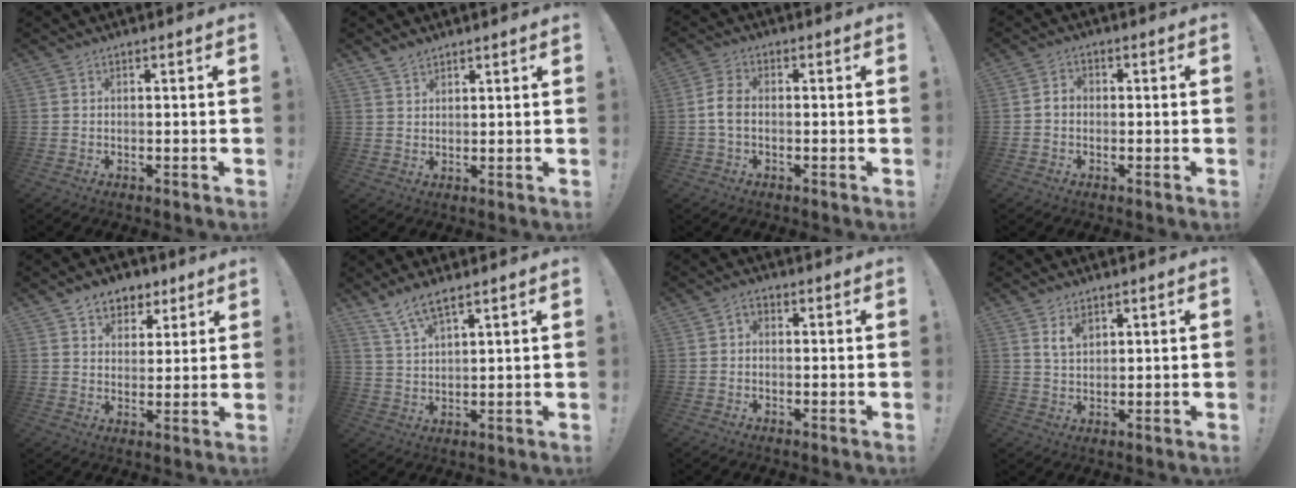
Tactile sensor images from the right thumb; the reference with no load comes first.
{"total": 3.7, "force": [3.1, 2.1, 0.4], "torque": [-0.003, -0.019, 0.057]}
{"total": 5.3, "force": [-0.7, 3.4, 4.1], "torque": [-0.095, 0.011, -0.013]}
{"total": 2.8, "force": [-0.9, 2.1, 1.6], "torque": [-0.028, 0.011, -0.016]}
{"total": 7.6, "force": [4.6, 5.7, 2.0], "torque": [-0.017, -0.026, 0.089]}
{"total": 6.7, "force": [5.2, 1.5, 3.8], "torque": [-0.079, -0.023, 0.098]}
{"total": 2.2, "force": [-0.6, 1.6, 1.4], "torque": [-0.025, 0.009, -0.011]}
{"total": 4.6, "force": [2.6, 2.8, 2.6], "torque": [-0.043, -0.006, 0.048]}